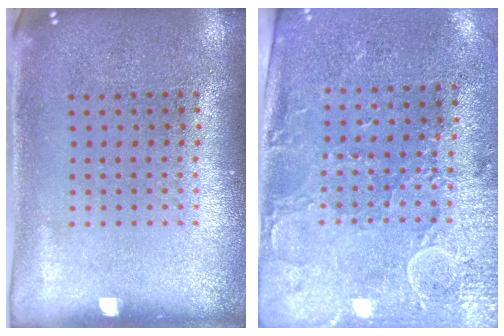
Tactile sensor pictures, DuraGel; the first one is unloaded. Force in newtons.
{"total": 2.9, "press": 2.5, "slide": 1.5}